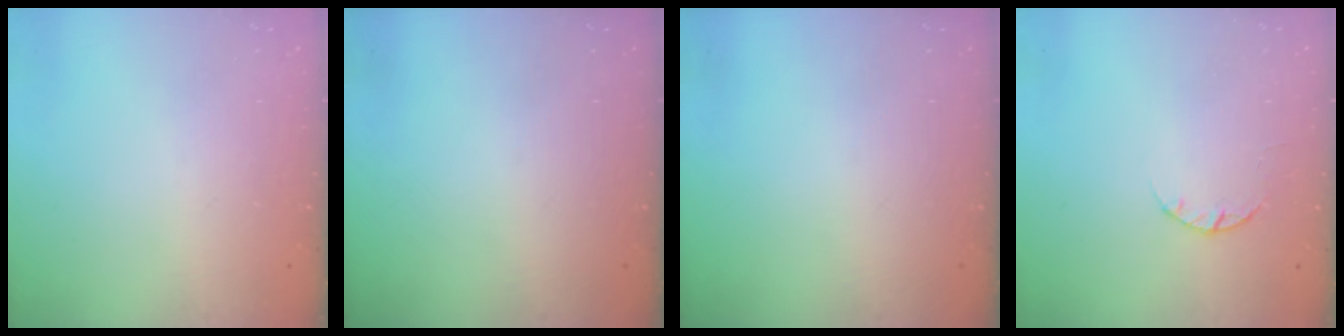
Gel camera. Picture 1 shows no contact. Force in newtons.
{"total": 0.0}
{"total": 0.0}
{"total": 2.4, "press": 2.4, "slide": 0.4}